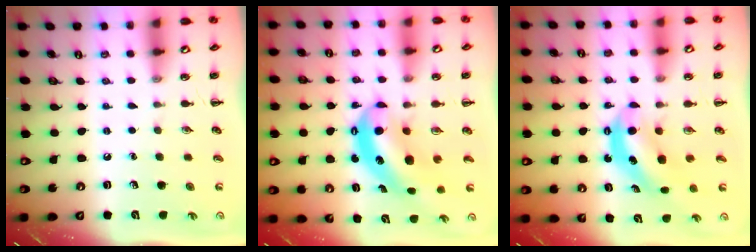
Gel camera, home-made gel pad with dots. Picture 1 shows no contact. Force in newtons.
{"total": 7.2, "press": 7.0, "slide": 1.6}
{"total": 5.8, "press": 5.8, "slide": 0.5}